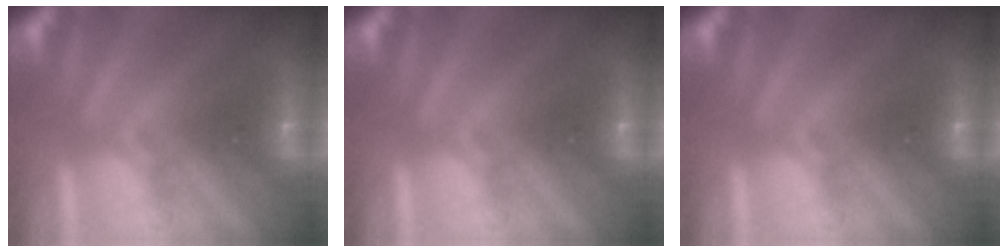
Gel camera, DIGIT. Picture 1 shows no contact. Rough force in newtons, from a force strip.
{"total": 0.0}
{"total": 0.0}